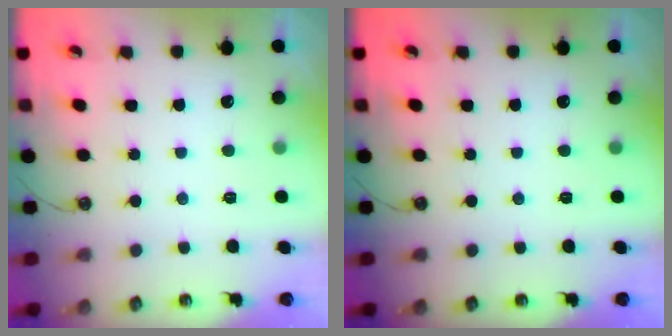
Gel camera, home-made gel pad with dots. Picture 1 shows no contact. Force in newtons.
{"total": 0.0}